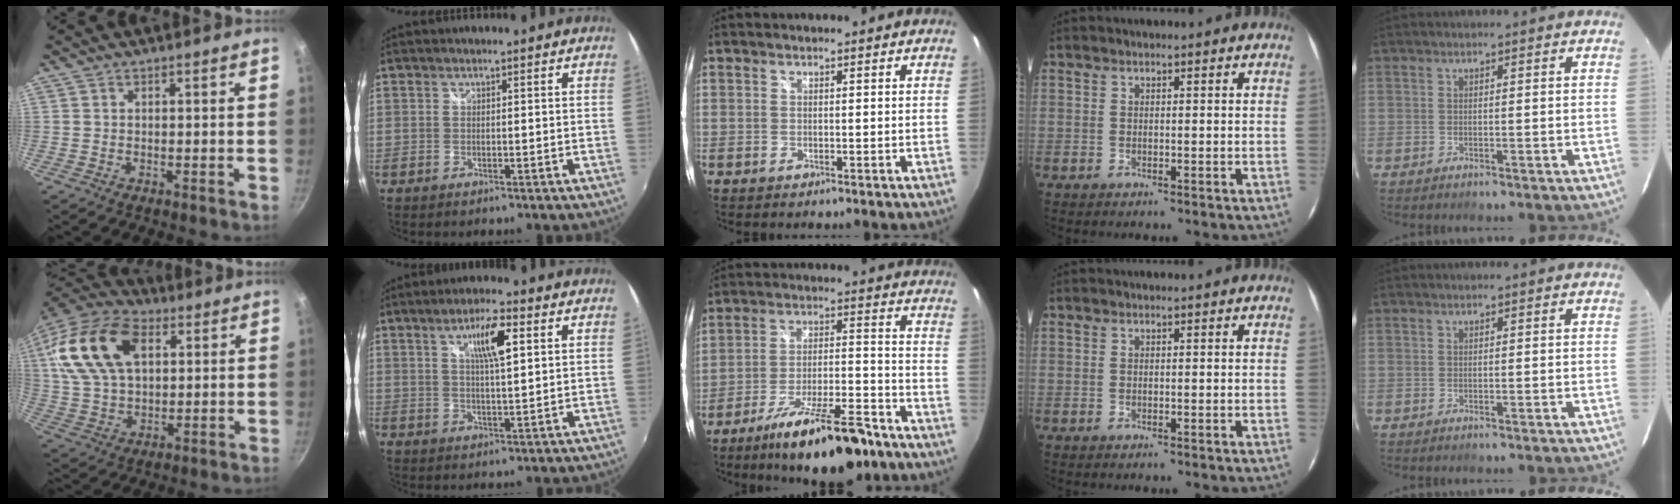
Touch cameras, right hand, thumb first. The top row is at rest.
{"thumb": {"total": 20.5, "force": [6.2, 12.7, 14.9], "torque": [-0.276, 0.007, 0.110]}, "index": {"total": 7.3, "force": [2.8, 1.4, 6.6], "torque": [-0.111, 0.006, 0.047]}, "middle": {"total": 18.2, "force": [-13.6, 4.4, 11.3], "torque": [-0.196, -0.020, -0.209]}}